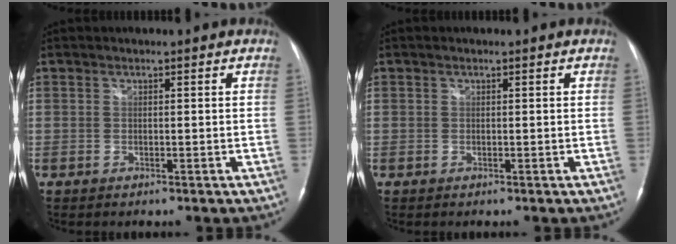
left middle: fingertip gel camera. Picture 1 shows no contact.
{"total": 0.0}